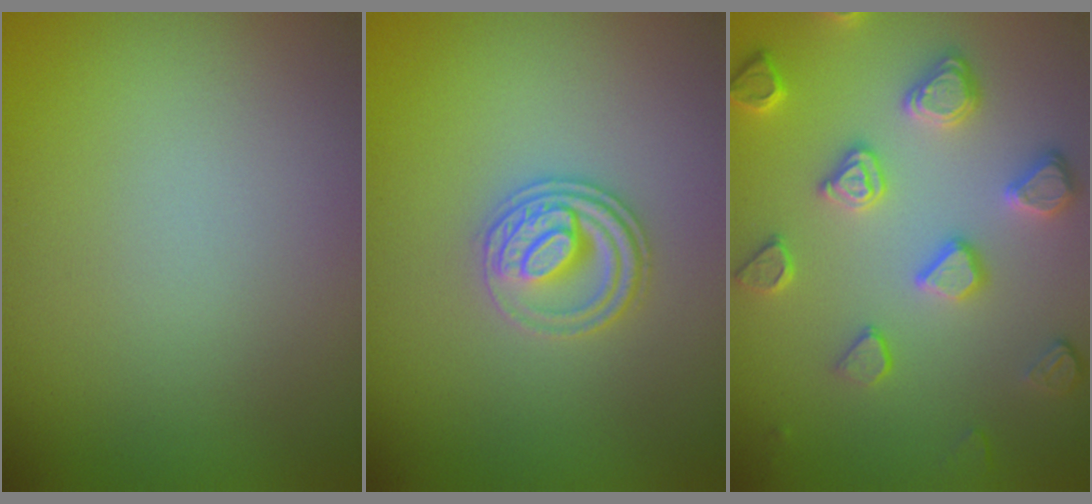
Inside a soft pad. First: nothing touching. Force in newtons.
{"total": 2.7, "press": 2.5, "slide": 0.9}
{"total": 4.2, "press": 3.7, "slide": 1.9}